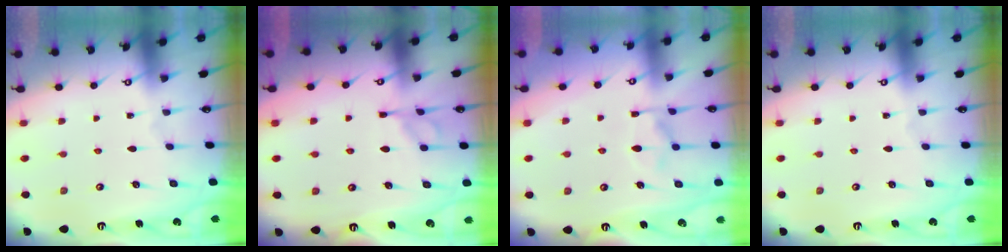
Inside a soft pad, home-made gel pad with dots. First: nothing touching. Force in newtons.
{"total": 8.1, "press": 8.0, "slide": 0.9}
{"total": 4.3, "press": 4.1, "slide": 1.4}
{"total": 0.0}